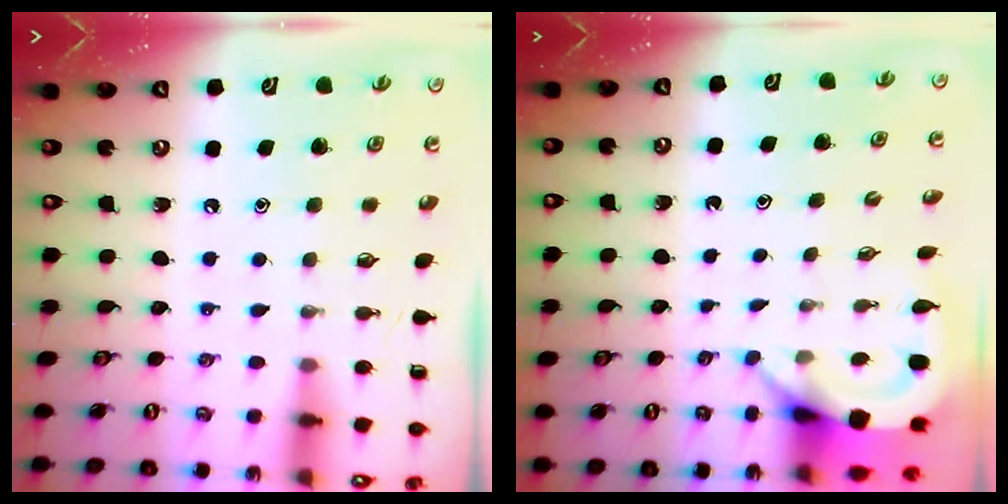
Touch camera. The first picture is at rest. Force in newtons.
{"total": 4.0, "press": 4.0, "slide": 0.4}